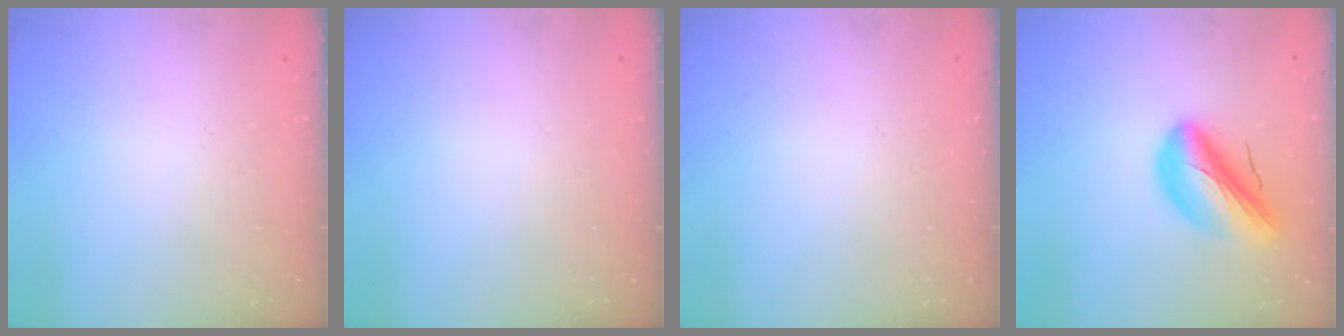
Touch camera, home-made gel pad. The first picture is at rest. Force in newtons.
{"total": 0.0}
{"total": 0.0}
{"total": 13.0, "press": 12.5, "slide": 3.7}